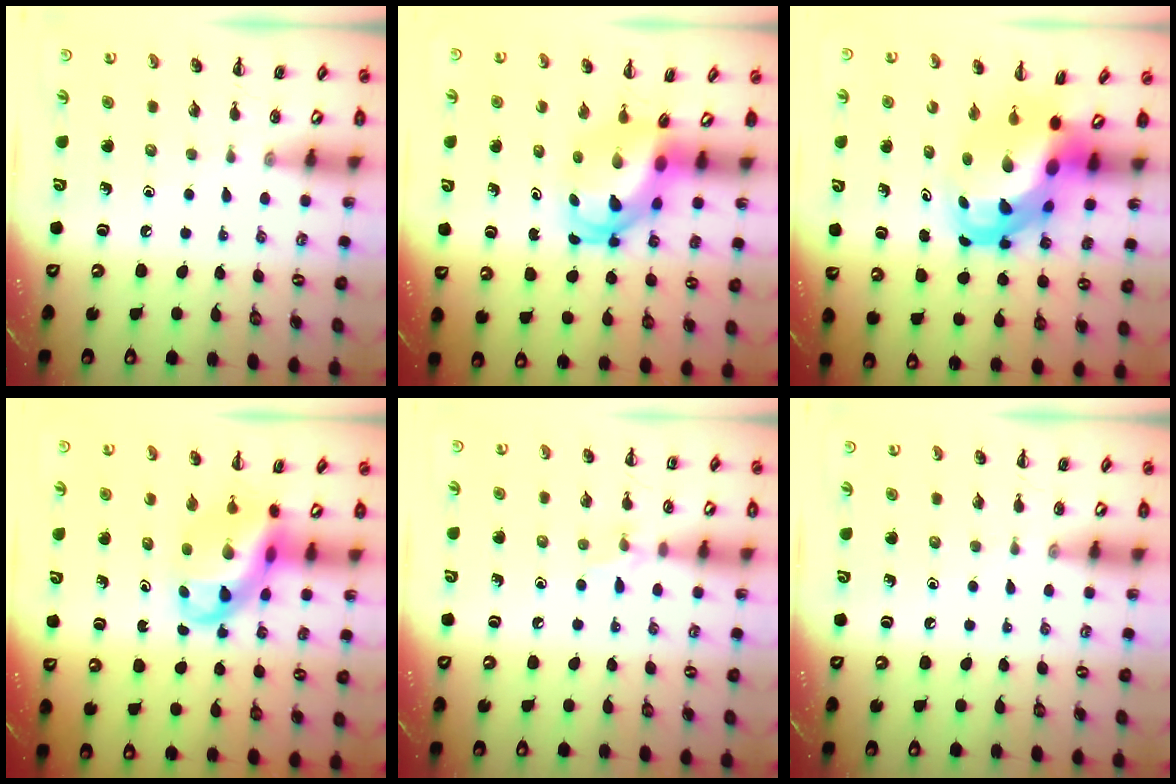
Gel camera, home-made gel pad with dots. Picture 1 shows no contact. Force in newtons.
{"total": 5.1, "press": 5.0, "slide": 0.9}
{"total": 8.6, "press": 8.3, "slide": 2.2}
{"total": 8.4, "press": 8.2, "slide": 2.1}
{"total": 5.8, "press": 5.5, "slide": 1.9}
{"total": 0.0}